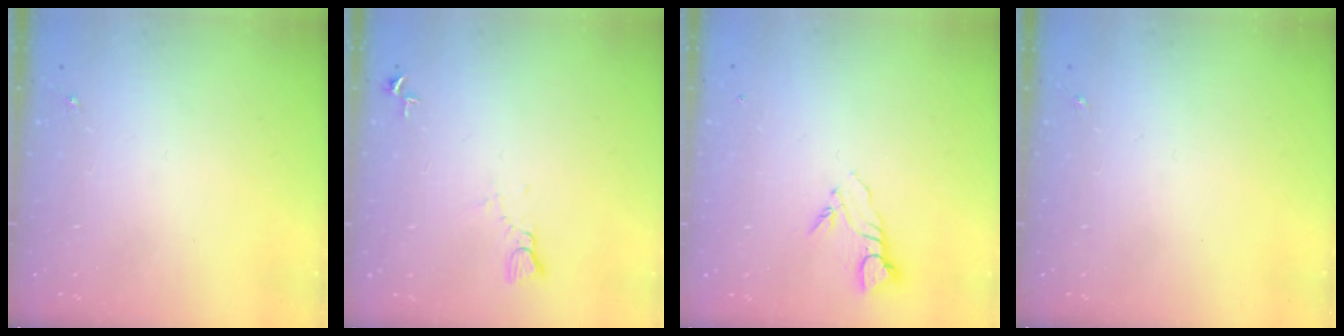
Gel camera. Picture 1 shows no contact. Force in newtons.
{"total": 3.3, "press": 3.3, "slide": 0.3}
{"total": 4.2, "press": 4.2, "slide": 0.1}
{"total": 0.0}